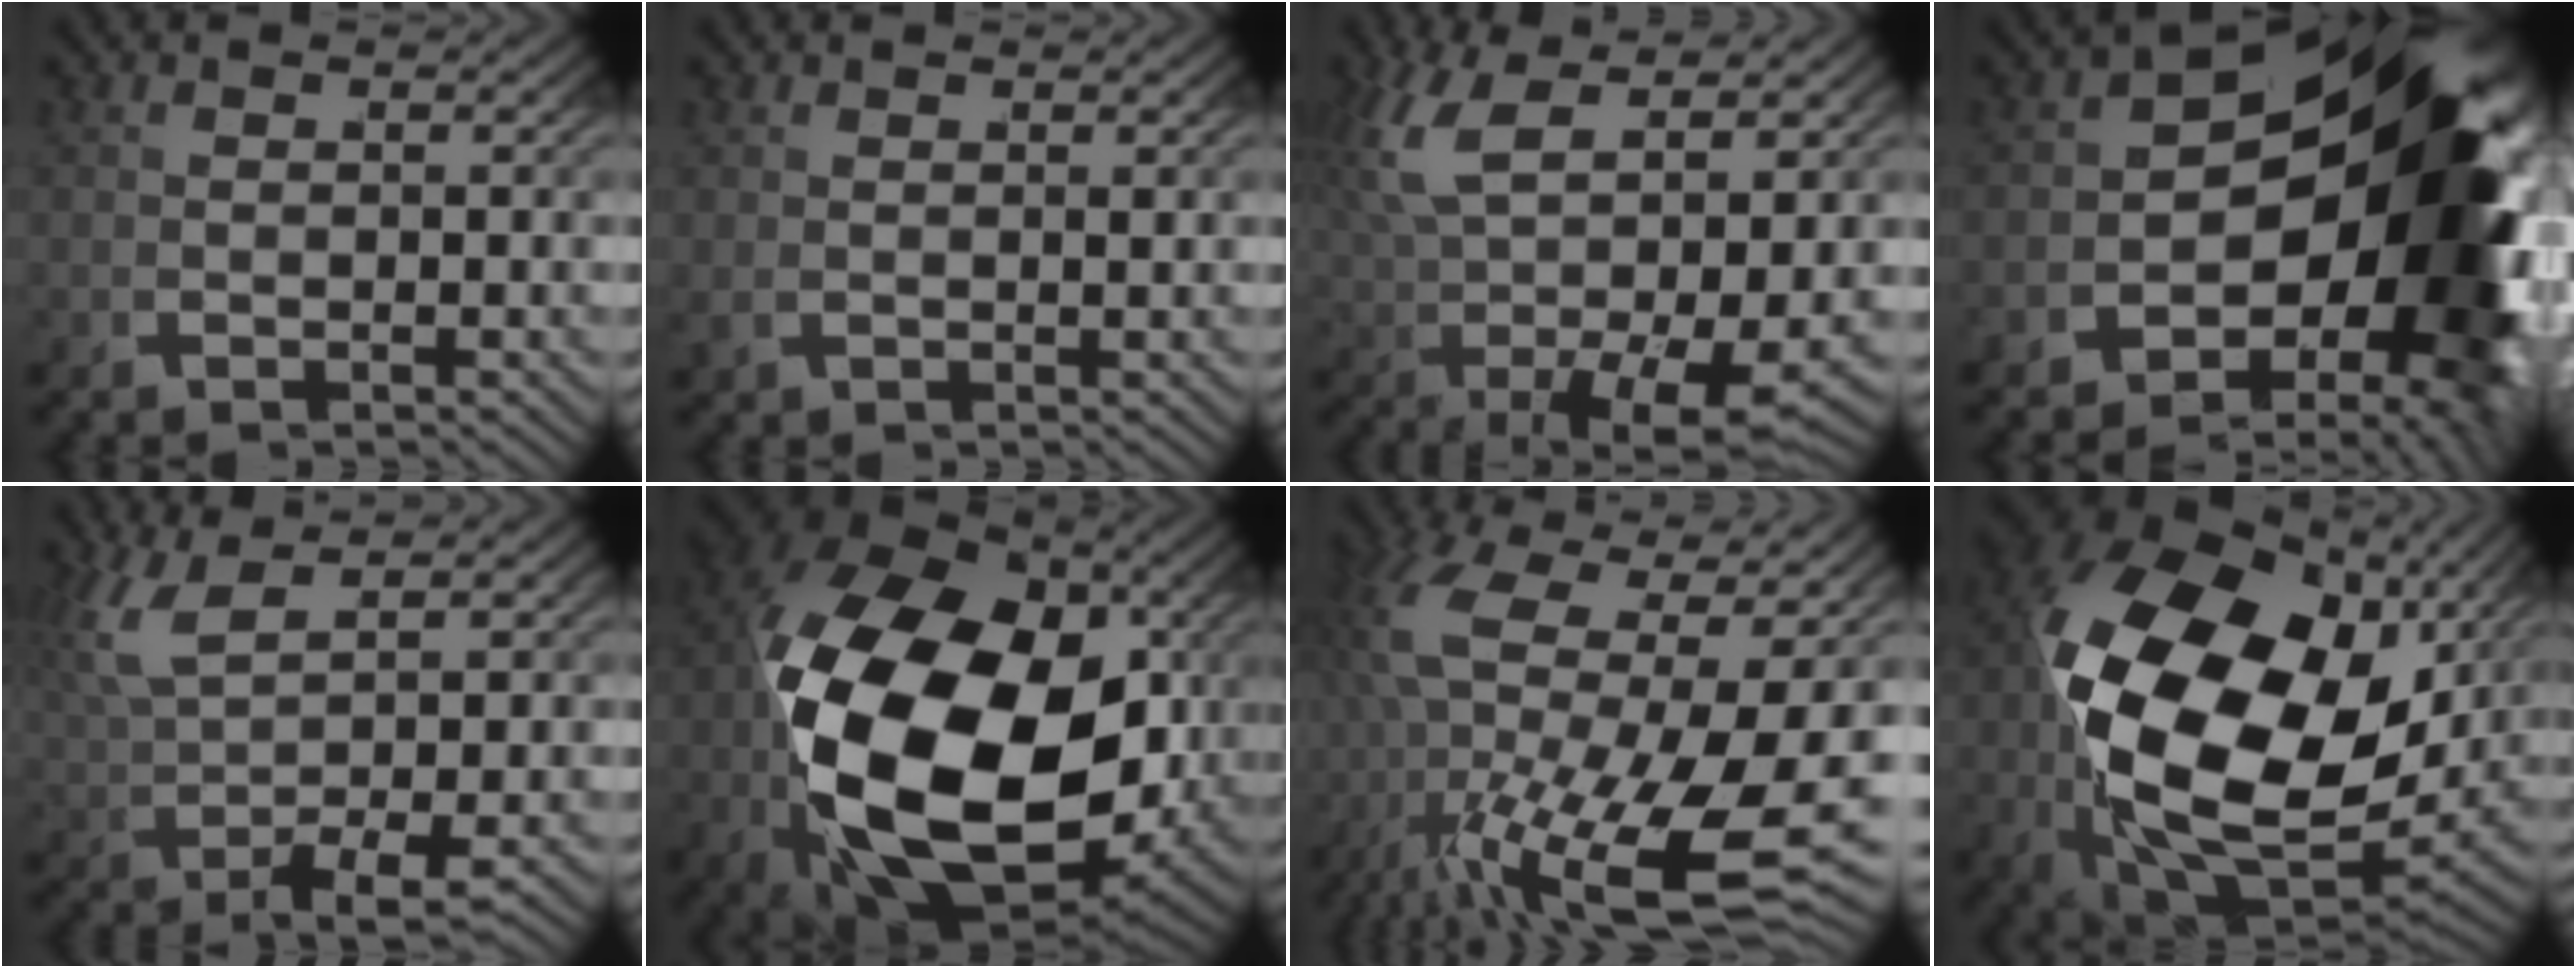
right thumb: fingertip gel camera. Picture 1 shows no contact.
{"total": 0.6, "force": [0.6, 0.2, 0.1], "torque": [-0.007, 0.005, 0.012]}
{"total": 9.4, "force": [1.8, 5.3, 7.5], "torque": [-0.179, -0.019, 0.047]}
{"total": 28.4, "force": [-0.6, 17.7, 22.2], "torque": [-0.339, -0.073, 0.012]}
{"total": 4.8, "force": [1.5, 1.9, 4.2], "torque": [-0.104, -0.004, 0.043]}
{"total": 29.2, "force": [-1.6, 18.7, 22.4], "torque": [-0.441, -0.099, 0.025]}
{"total": 14.7, "force": [-1.0, 7.3, 12.7], "torque": [-0.259, -0.038, 0.016]}
{"total": 26.3, "force": [0.7, 17.3, 19.8], "torque": [-0.426, -0.083, 0.051]}